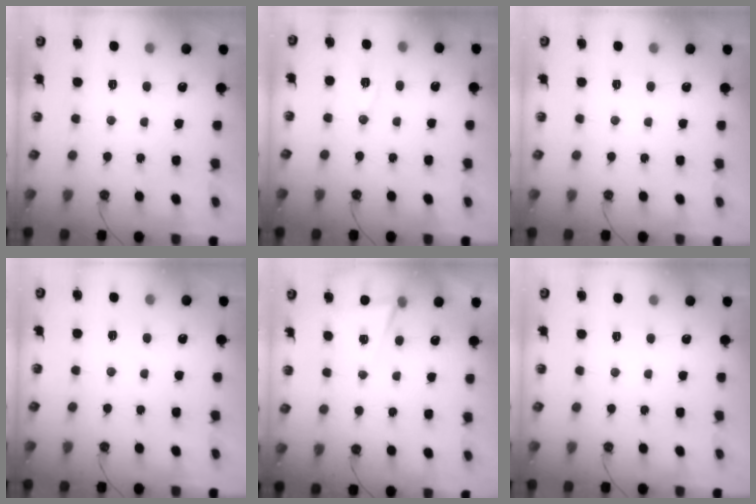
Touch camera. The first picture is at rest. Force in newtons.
{"total": 7.3, "press": 6.1, "slide": 4.0}
{"total": 0.0}
{"total": 4.3, "press": 1.3, "slide": 4.1}
{"total": 5.8, "press": 3.5, "slide": 4.6}
{"total": 0.0}